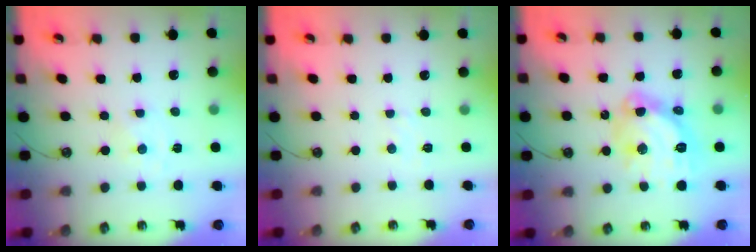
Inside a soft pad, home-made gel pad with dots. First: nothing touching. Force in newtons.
{"total": 3.3, "press": 3.3, "slide": 0.5}
{"total": 16.6, "press": 16.5, "slide": 1.5}